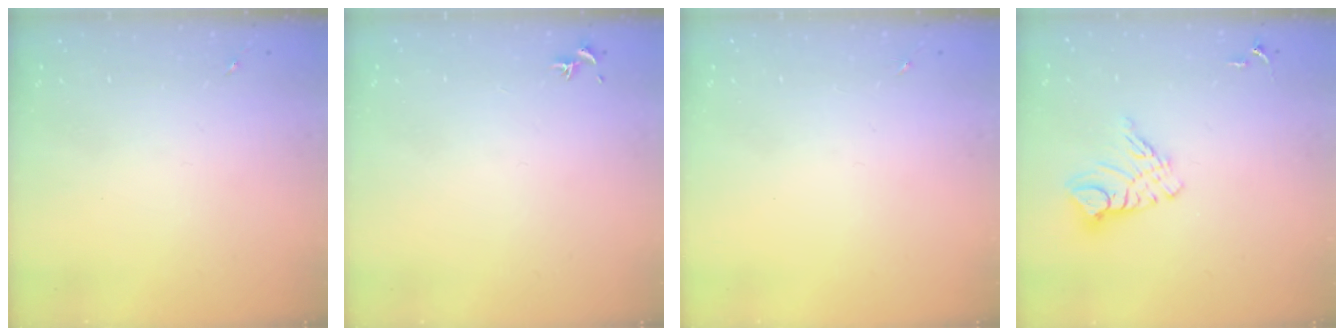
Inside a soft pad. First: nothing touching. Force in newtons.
{"total": 0.8, "press": 0.7, "slide": 0.3}
{"total": 0.0}
{"total": 10.3, "press": 10.3, "slide": 0.9}